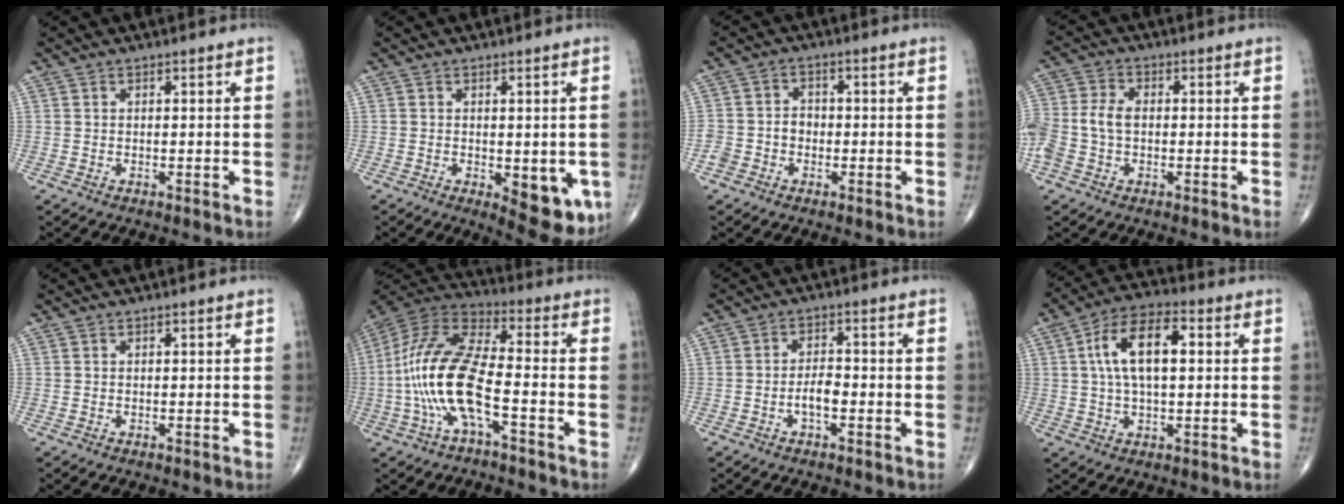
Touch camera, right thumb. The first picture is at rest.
{"total": 9.6, "force": [-2.5, 4.3, 8.2], "torque": [-0.080, -0.012, -0.022]}
{"total": 4.6, "force": [-1.7, 4.0, 1.6], "torque": [-0.017, 0.023, -0.033]}
{"total": 8.2, "force": [-0.9, 5.5, 6.0], "torque": [-0.141, 0.022, -0.021]}
{"total": 0.0}
{"total": 16.7, "force": [-4.3, 5.7, 15.1], "torque": [-0.329, 0.040, -0.086]}
{"total": 3.7, "force": [-1.4, 1.6, 3.0], "torque": [-0.050, 0.014, -0.027]}
{"total": 12.3, "force": [2.2, 5.9, 10.6], "torque": [-0.192, 0.021, 0.034]}